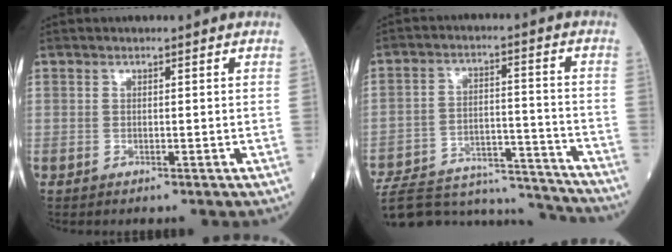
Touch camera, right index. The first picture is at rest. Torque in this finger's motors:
{"motor_torque": [-0.14, -0.58, -1.06, -0.21]}